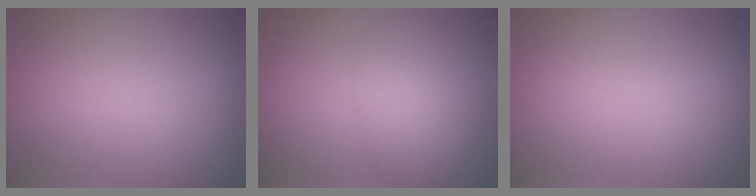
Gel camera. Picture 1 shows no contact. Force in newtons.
{"total": 3.2, "press": 3.2, "slide": 0.1}
{"total": 0.0}